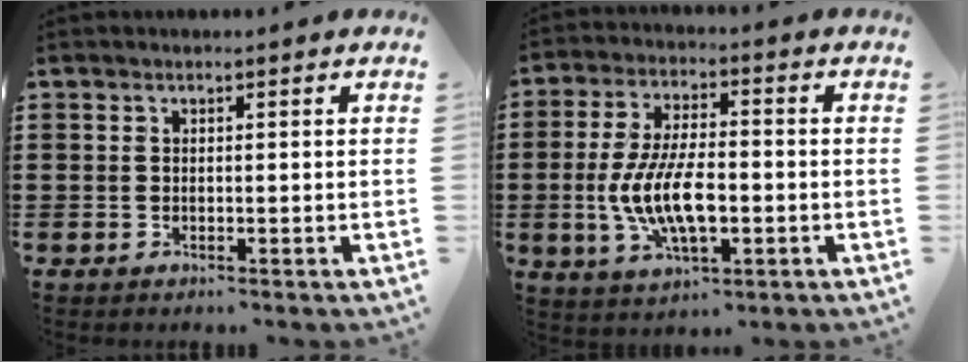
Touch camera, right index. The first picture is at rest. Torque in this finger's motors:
{"motor_torque": [1.24, -0.90, 1.05, 0.21]}